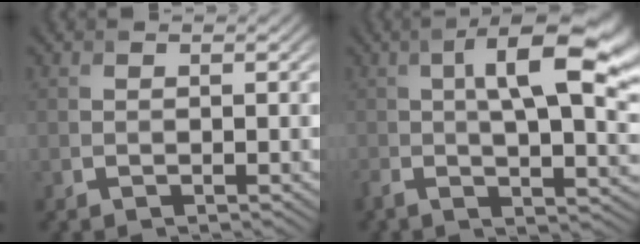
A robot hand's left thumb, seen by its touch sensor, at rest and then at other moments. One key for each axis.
{"total": 12.9, "fx": 1.8, "fy": 4.3, "fz": 12.0, "tx": -0.214, "ty": -0.006, "tz": 0.039}